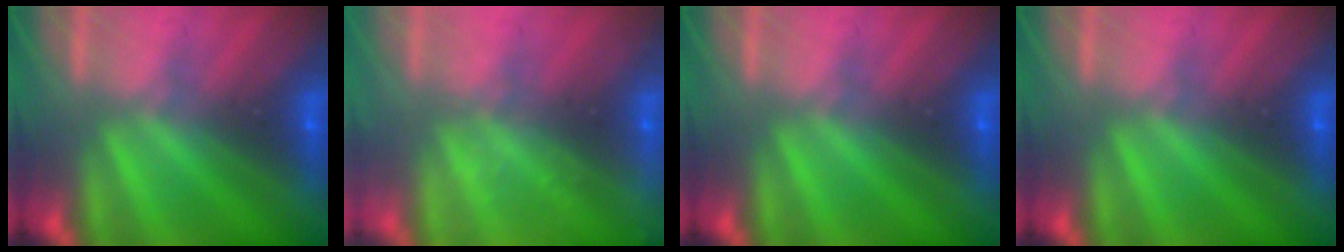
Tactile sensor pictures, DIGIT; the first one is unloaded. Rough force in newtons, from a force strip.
{"total": 2.3}
{"total": 0.0}
{"total": 0.0}